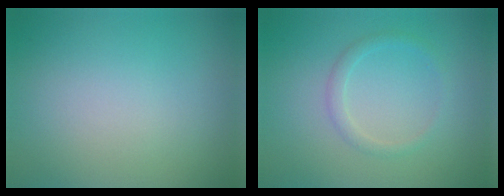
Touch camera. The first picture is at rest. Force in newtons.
{"total": 1.4, "press": 1.4, "slide": 0.0}